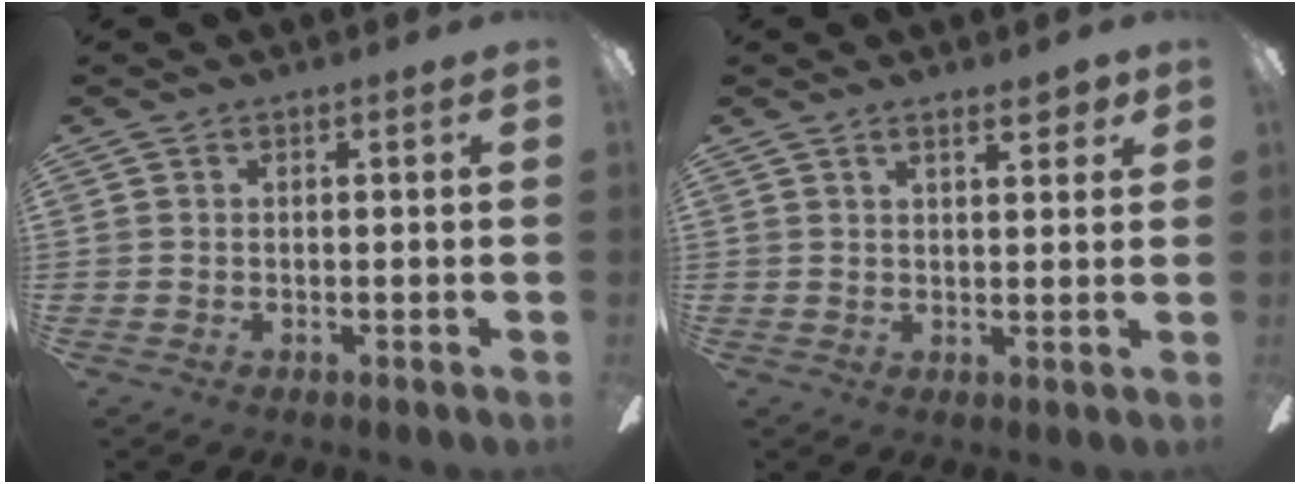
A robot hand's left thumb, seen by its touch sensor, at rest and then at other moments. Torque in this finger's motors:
{"motor_torque": [-0.03, -0.04, 0.04, 0.06, -0.02]}